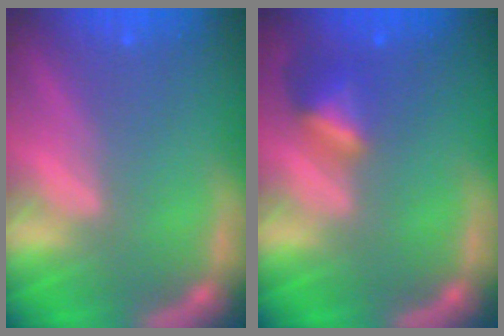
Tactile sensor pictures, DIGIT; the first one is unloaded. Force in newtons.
{"total": 2.9}